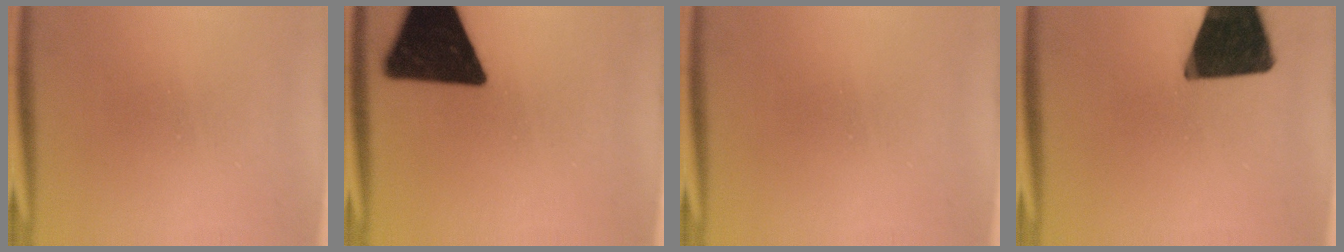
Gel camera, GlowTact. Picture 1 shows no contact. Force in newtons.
{"total": 17.7}
{"total": 0.0}
{"total": 18.9}